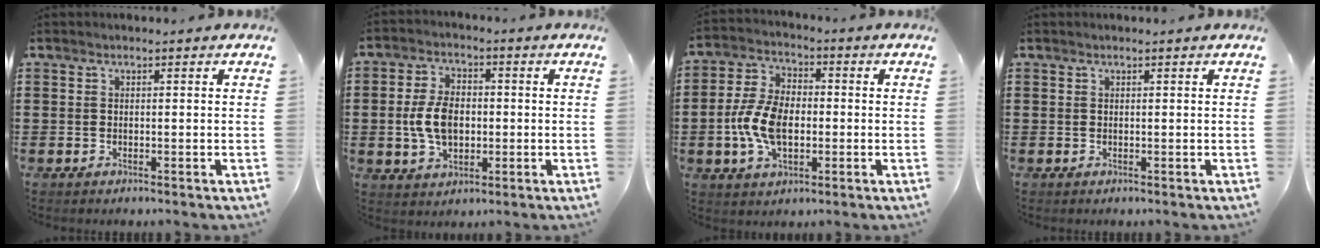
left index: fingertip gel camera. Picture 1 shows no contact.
{"total": 7.2, "force": [-0.5, 4.5, 5.6], "torque": [-0.132, 0.004, -0.016]}
{"total": 8.7, "force": [-1.6, 5.3, 6.7], "torque": [-0.160, 0.005, -0.036]}
{"total": 0.0}